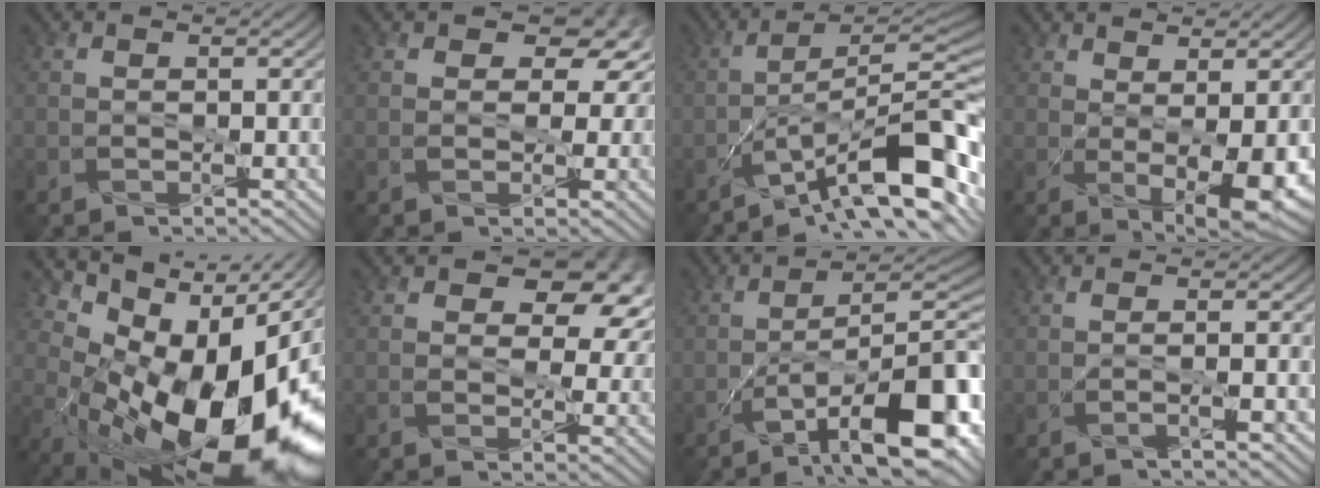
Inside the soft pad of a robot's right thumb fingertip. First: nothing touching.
{"total": 6.8, "force": [1.9, 4.8, 4.5], "torque": [-0.048, 0.013, 0.021]}
{"total": 13.9, "force": [-7.2, 3.3, 11.4], "torque": [-0.187, 0.004, -0.121]}
{"total": 5.9, "force": [1.2, 2.2, 5.4], "torque": [-0.093, -0.006, 0.030]}
{"total": 18.1, "force": [-0.2, 9.5, 15.4], "torque": [-0.247, -0.028, 0.013]}
{"total": 11.3, "force": [4.0, 7.2, 7.8], "torque": [-0.102, 0.005, 0.059]}
{"total": 15.9, "force": [-7.8, 5.3, 12.8], "torque": [-0.180, -0.005, -0.121]}
{"total": 1.4, "force": [-0.5, 0.0, 1.3], "torque": [-0.025, 0.001, -0.011]}